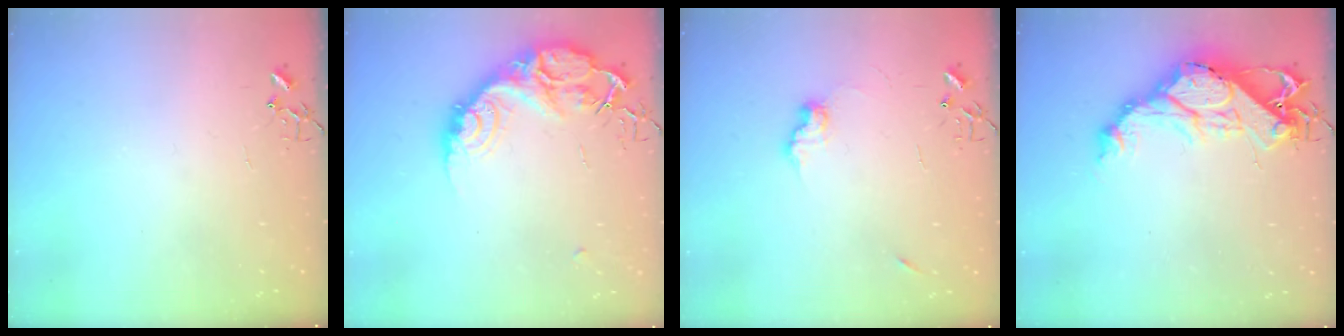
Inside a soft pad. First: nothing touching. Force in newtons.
{"total": 16.4, "press": 16.3, "slide": 1.2}
{"total": 7.9, "press": 7.9, "slide": 0.4}
{"total": 16.7, "press": 16.6, "slide": 1.4}